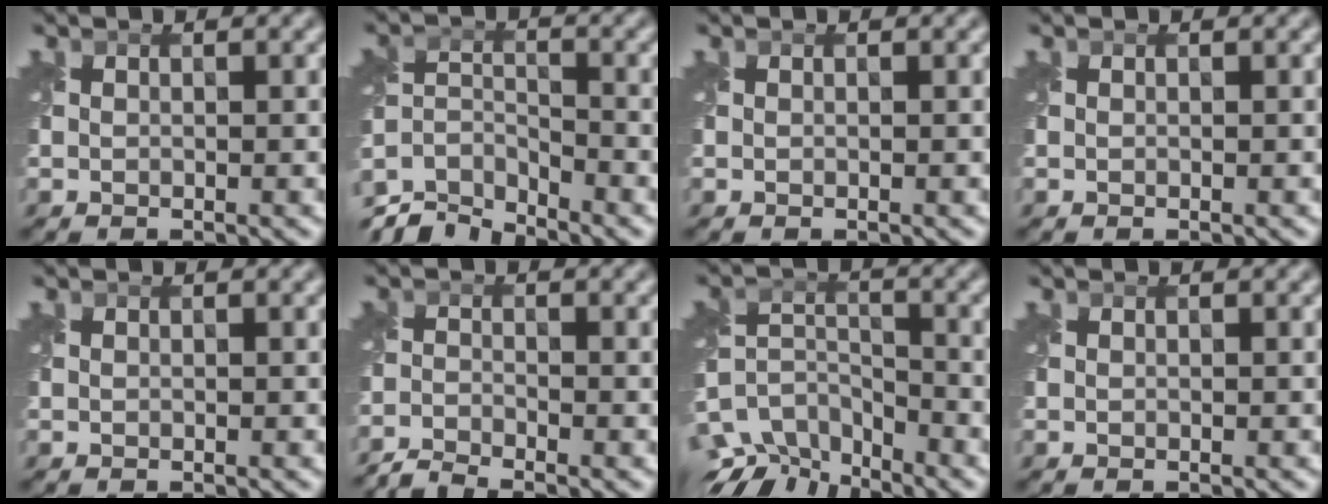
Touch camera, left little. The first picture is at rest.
{"total": 5.5, "force": [-5.0, 1.5, 1.7], "torque": [-0.032, -0.010, -0.100]}
{"total": 0.0}
{"total": 0.0}
{"total": 0.0}
{"total": 2.6, "force": [-2.6, 0.1, 0.4], "torque": [-0.009, -0.007, -0.063]}
{"total": 7.5, "force": [-6.0, 3.5, 2.7], "torque": [-0.042, -0.007, -0.106]}
{"total": 0.0}